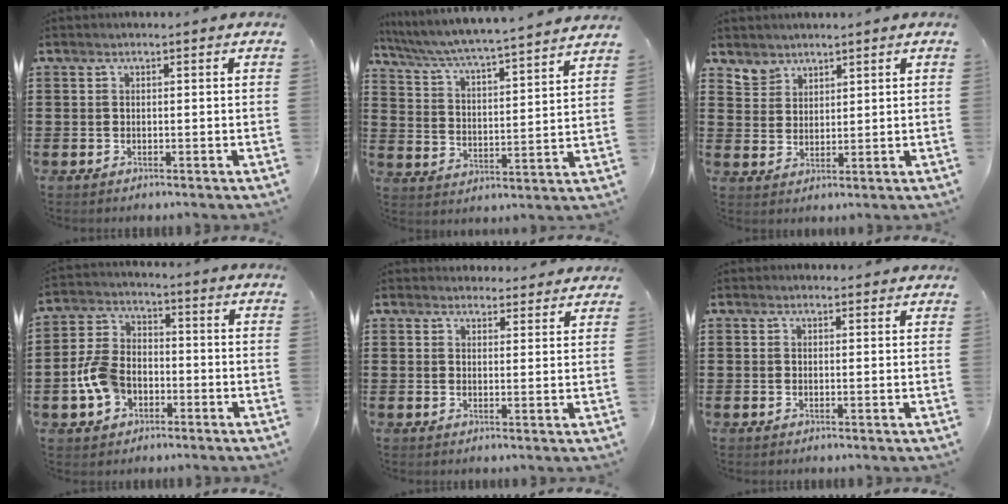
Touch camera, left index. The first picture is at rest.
{"total": 4.2, "force": [4.0, -0.7, 1.2], "torque": [-0.047, -0.038, 0.058]}
{"total": 3.3, "force": [2.8, 1.8, -0.3], "torque": [-0.007, 0.001, 0.056]}
{"total": 7.8, "force": [-2.6, 5.3, 5.1], "torque": [-0.130, 0.010, -0.055]}
{"total": 3.0, "force": [2.8, 0.9, 0.2], "torque": [-0.003, -0.008, 0.053]}
{"total": 1.0, "force": [0.9, 0.4, 0.2], "torque": [-0.005, 0.003, 0.019]}